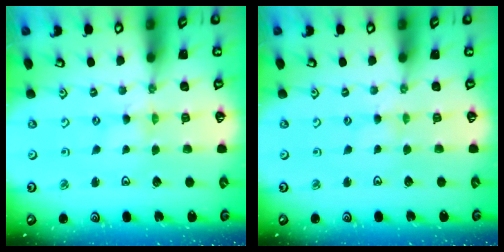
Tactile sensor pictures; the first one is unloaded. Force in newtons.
{"total": 1.3, "press": 1.3, "slide": 0.2}